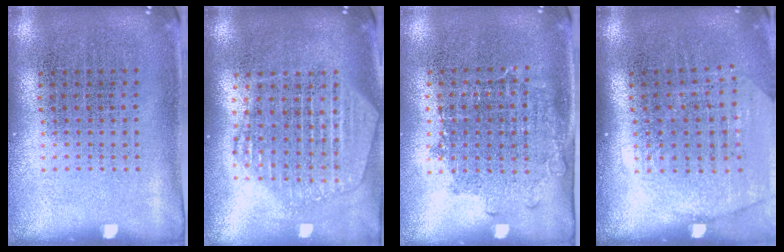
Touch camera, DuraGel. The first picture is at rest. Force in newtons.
{"total": 2.2, "press": 2.0, "slide": 1.0}
{"total": 1.2, "press": 0.9, "slide": 0.8}
{"total": 1.8, "press": 1.5, "slide": 0.9}